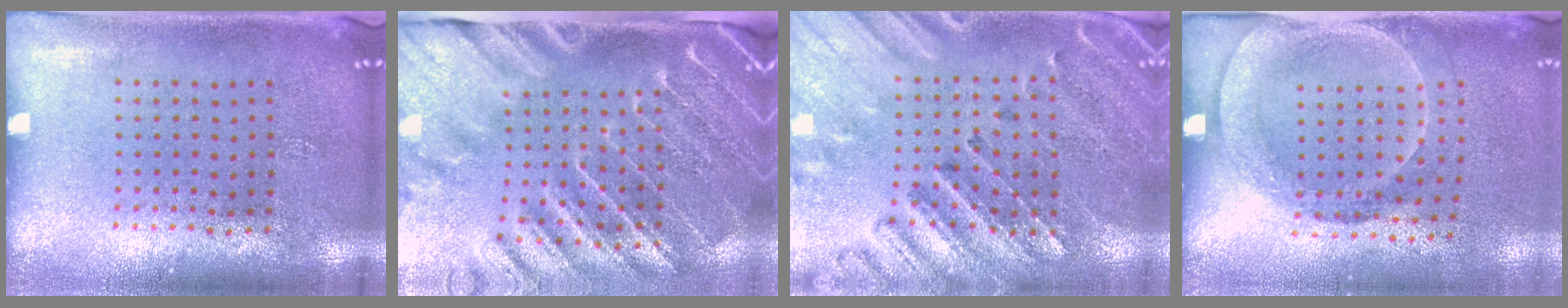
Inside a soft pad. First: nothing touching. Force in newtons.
{"total": 3.9, "press": 3.3, "slide": 2.0}
{"total": 2.9, "press": 2.6, "slide": 1.1}
{"total": 1.6, "press": 1.2, "slide": 1.1}